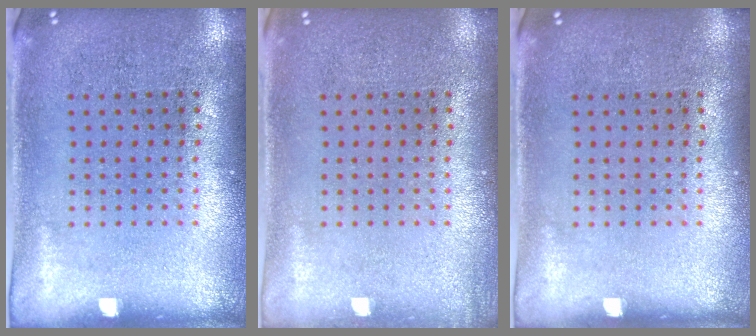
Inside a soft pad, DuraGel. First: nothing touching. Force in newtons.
{"total": 0.7, "press": 0.7, "slide": 0.0}
{"total": 0.0}